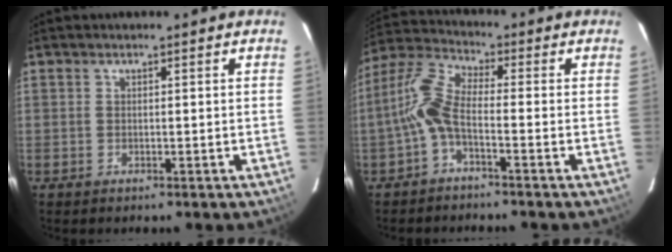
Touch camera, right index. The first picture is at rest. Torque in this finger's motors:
{"motor_torque": [1.14, -0.44, 0.64, 0.18]}